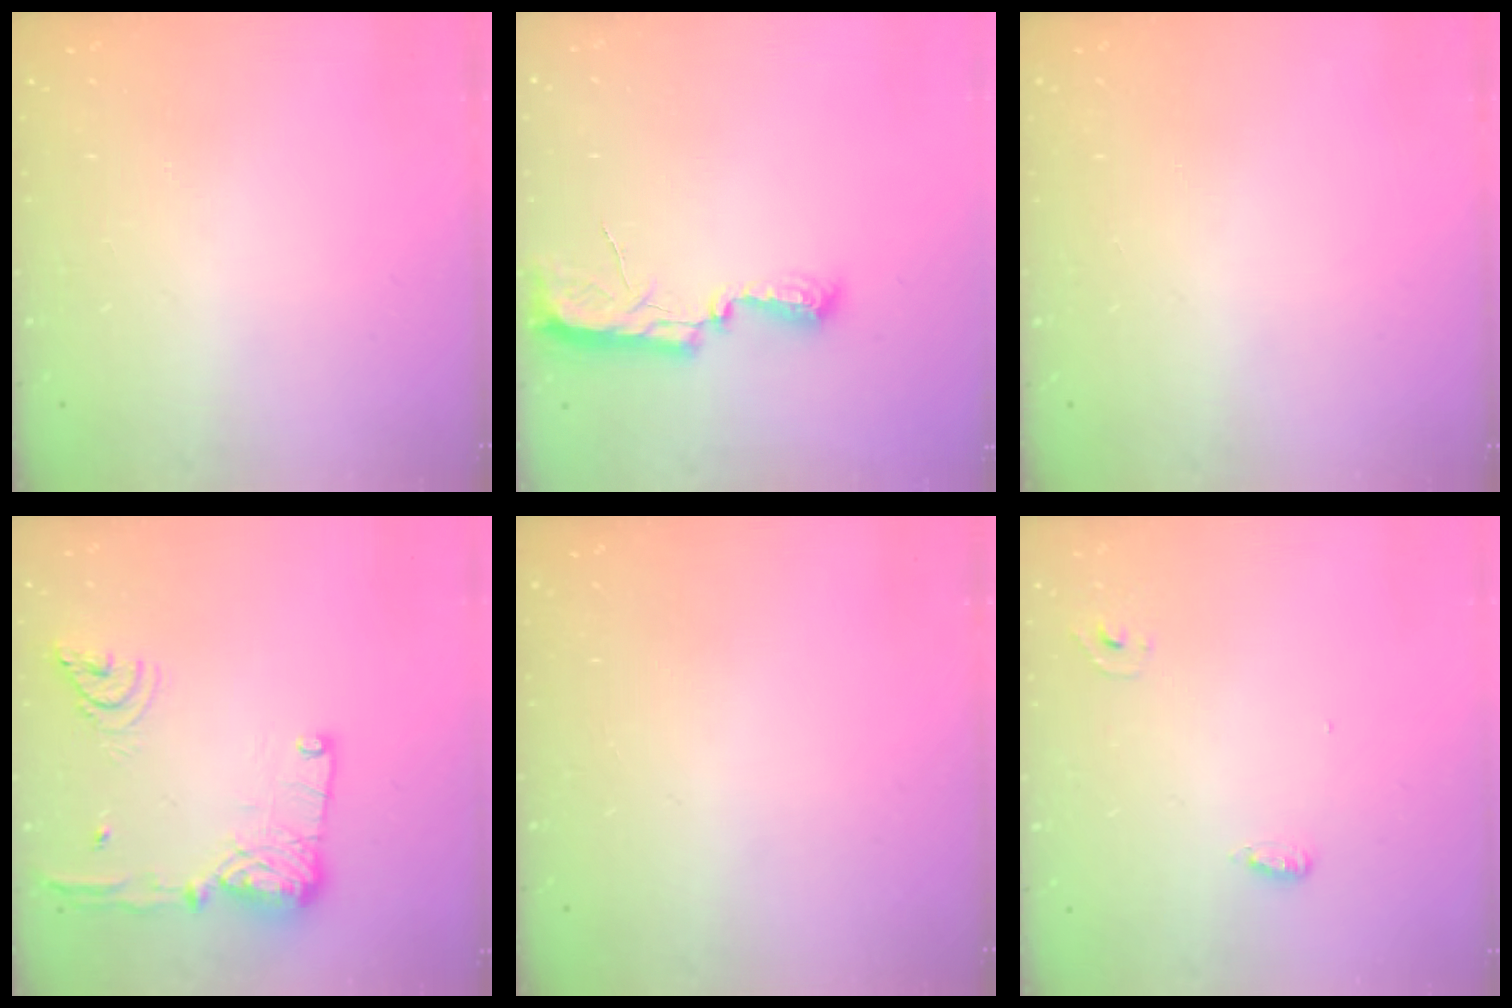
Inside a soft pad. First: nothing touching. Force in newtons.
{"total": 8.1, "press": 8.0, "slide": 0.8}
{"total": 0.0}
{"total": 16.7, "press": 16.5, "slide": 2.8}
{"total": 0.0}
{"total": 3.5, "press": 3.2, "slide": 1.4}